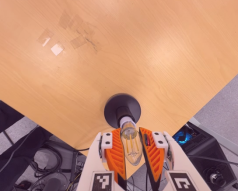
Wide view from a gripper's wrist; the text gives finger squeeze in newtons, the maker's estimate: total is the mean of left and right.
{"total": 23.2, "left": 24.7, "right": 21.7}